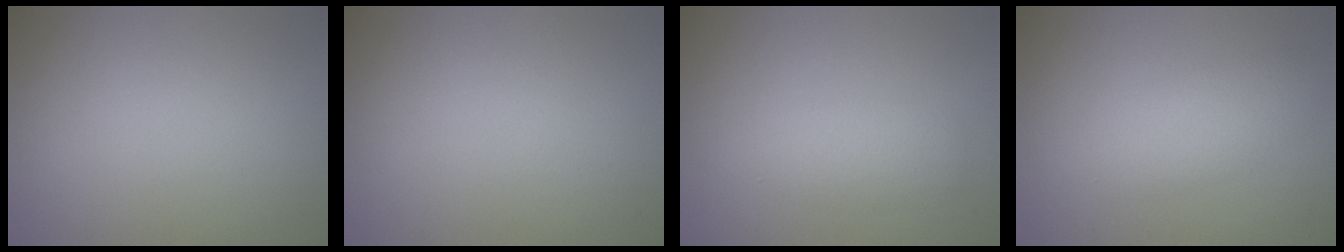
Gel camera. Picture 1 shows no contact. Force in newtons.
{"total": 0.0}
{"total": 2.4, "press": 2.4, "slide": 0.1}
{"total": 2.8, "press": 2.8, "slide": 0.1}